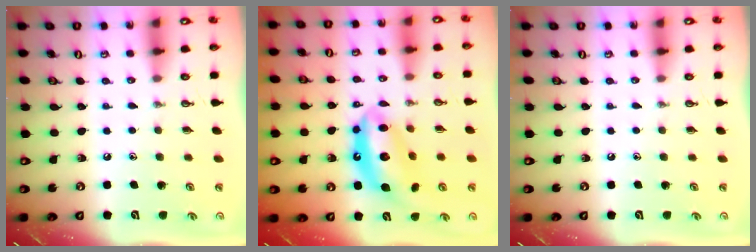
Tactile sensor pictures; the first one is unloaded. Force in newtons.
{"total": 13.7, "press": 13.6, "slide": 1.0}
{"total": 0.0}